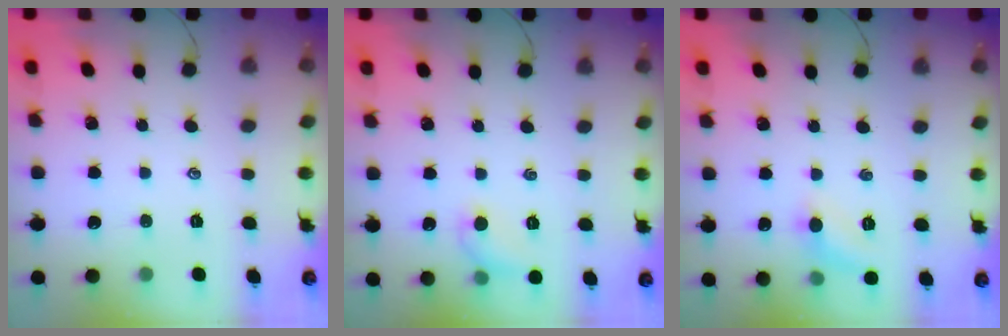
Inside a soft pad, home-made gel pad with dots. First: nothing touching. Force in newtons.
{"total": 6.5, "press": 6.4, "slide": 1.2}
{"total": 6.8, "press": 6.6, "slide": 1.5}